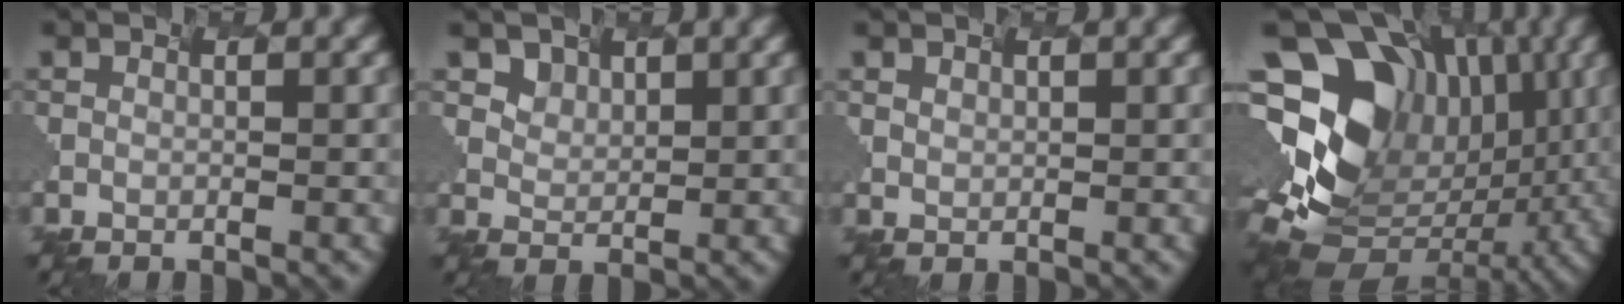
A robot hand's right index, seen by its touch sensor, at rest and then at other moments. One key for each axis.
{"total": 1.5, "fx": 1.0, "fy": 0.2, "fz": -1.1, "tx": -0.002, "ty": -0.011, "tz": 0.035}
{"total": 1.1, "fx": 0.6, "fy": -0.4, "fz": -0.8, "tx": -0.008, "ty": -0.004, "tz": 0.026}
{"total": 14.0, "fx": 2.0, "fy": 11.1, "fz": 8.4, "tx": -0.168, "ty": 0.013, "tz": 0.070}